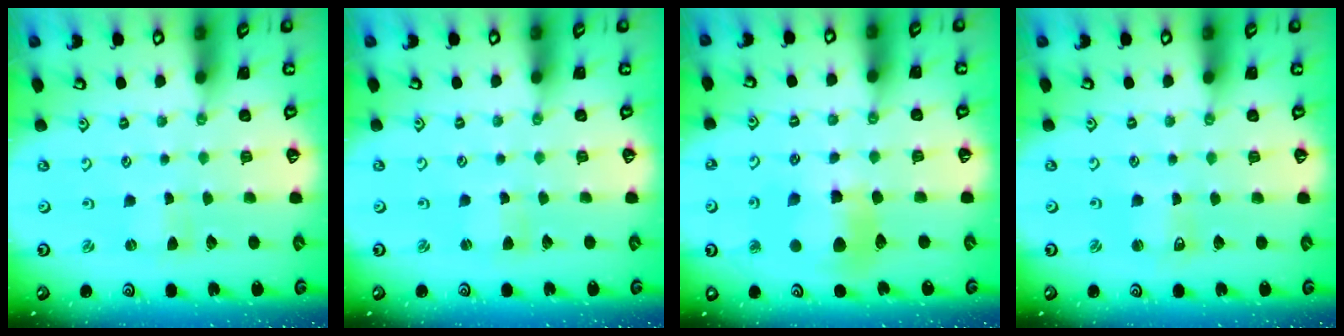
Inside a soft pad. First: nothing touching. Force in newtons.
{"total": 1.6, "press": 1.6, "slide": 0.2}
{"total": 11.3, "press": 11.2, "slide": 1.5}
{"total": 1.5, "press": 1.5, "slide": 0.3}